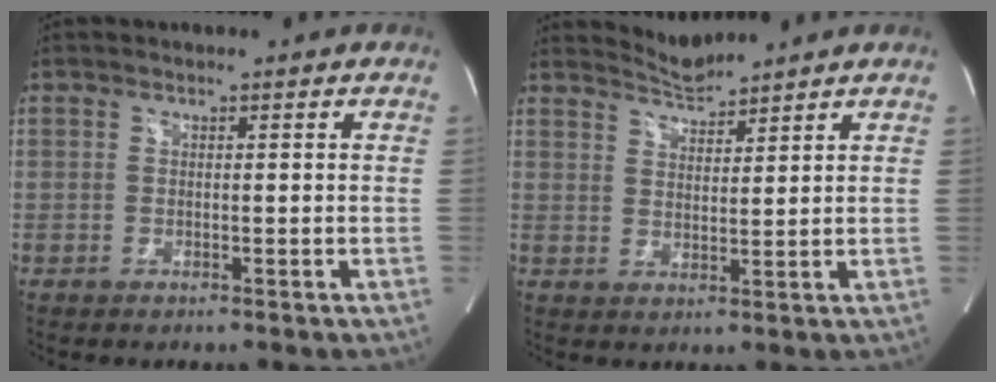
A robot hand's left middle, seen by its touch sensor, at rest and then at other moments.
{"total": 3.8, "force": [3.8, -0.4, -0.3], "torque": [0.004, -0.006, 0.072]}